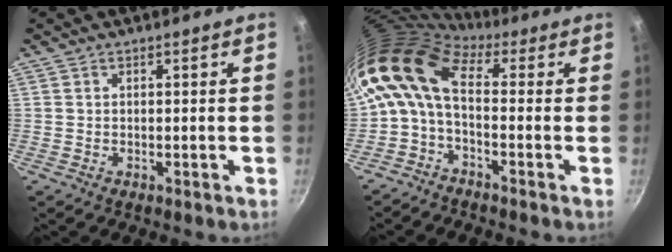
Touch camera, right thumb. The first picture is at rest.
{"total": 11.9, "force": [0.7, 6.6, 9.9], "torque": [-0.207, 0.027, -0.006]}